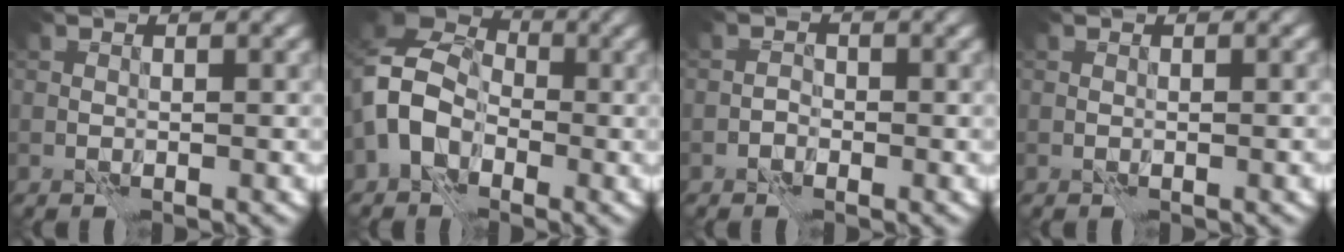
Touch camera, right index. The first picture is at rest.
{"total": 6.8, "force": [-2.7, 5.2, 3.5], "torque": [-0.072, 0.002, -0.063]}
{"total": 0.8, "force": [-0.6, 0.5, 0.2], "torque": [-0.003, 0.005, -0.015]}
{"total": 0.5, "force": [-0.3, 0.1, 0.4], "torque": [-0.007, -0.001, -0.005]}